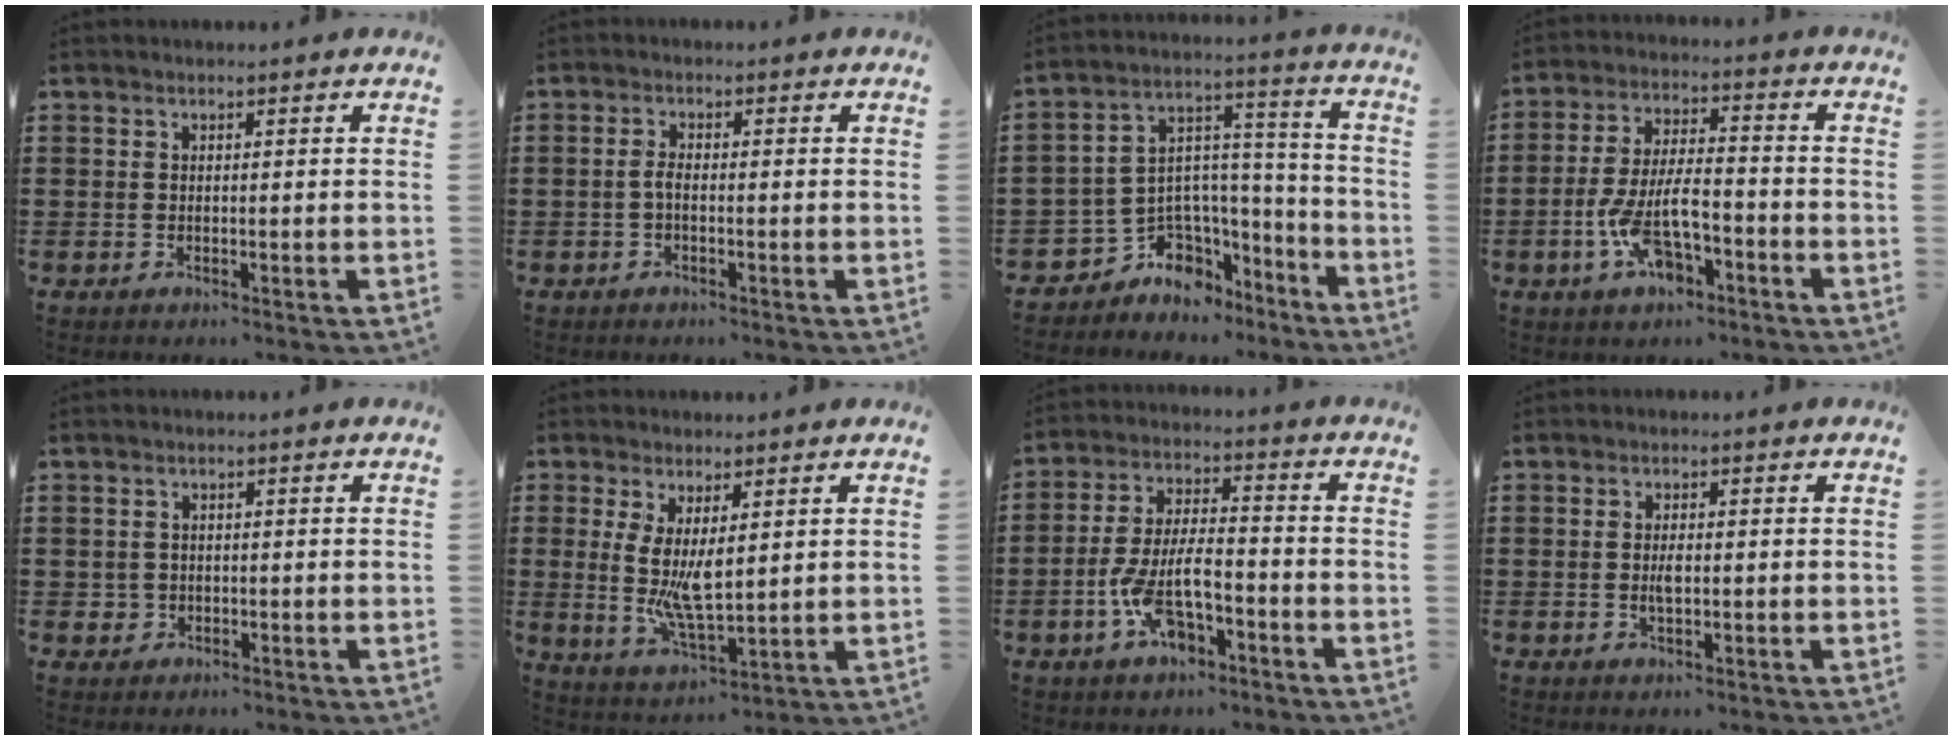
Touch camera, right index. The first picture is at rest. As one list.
[{"total": 1.8, "force": [-0.6, 0.5, 1.6], "torque": [-0.045, -0.004, -0.017]}, {"total": 6.0, "force": [-3.6, 4.7, -0.3], "torque": [-0.012, 0.002, -0.065]}, {"total": 9.7, "force": [-4.0, 4.1, 7.8], "torque": [-0.170, 0.001, -0.073]}, {"total": 1.0, "force": [0.0, 1.0, 0.1], "torque": [-0.003, 0.005, -0.001]}, {"total": 7.0, "force": [1.3, 2.5, 6.4], "torque": [-0.117, -0.012, 0.020]}, {"total": 9.4, "force": [-4.0, 4.1, 7.4], "torque": [-0.165, 0.000, -0.075]}, {"total": 2.3, "force": [-0.1, 0.9, 2.1], "torque": [-0.040, 0.001, -0.003]}]